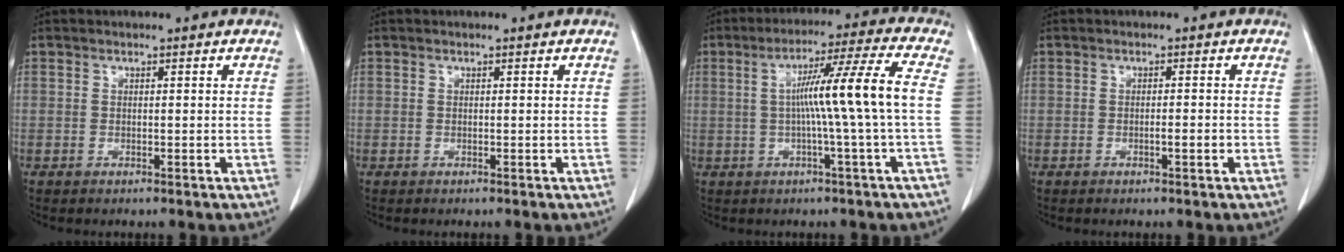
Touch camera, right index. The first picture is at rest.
{"total": 0.0}
{"total": 10.7, "force": [-0.2, -2.2, 10.4], "torque": [-0.170, 0.014, 0.001]}
{"total": 1.5, "force": [-0.5, 0.1, 1.4], "torque": [-0.025, 0.000, -0.008]}